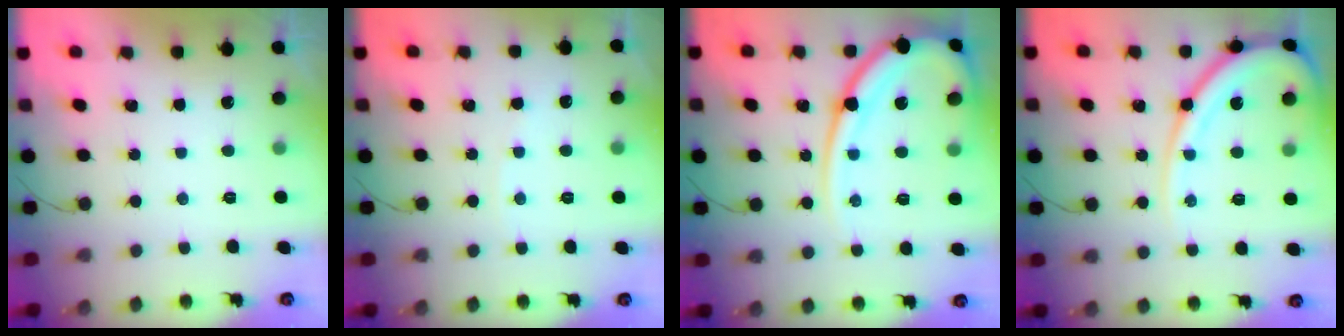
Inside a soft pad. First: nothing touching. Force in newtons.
{"total": 1.5, "press": 1.4, "slide": 0.3}
{"total": 17.4, "press": 17.3, "slide": 1.7}
{"total": 14.8, "press": 14.7, "slide": 1.8}